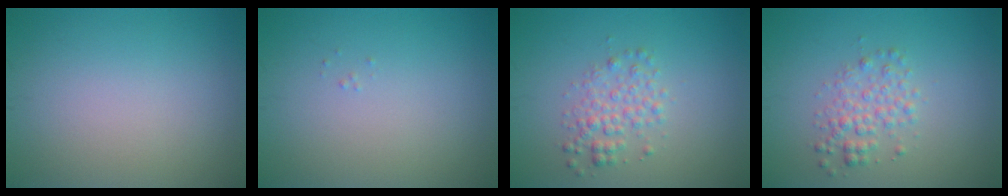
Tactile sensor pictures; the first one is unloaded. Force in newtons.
{"total": 0.0}
{"total": 2.5, "press": 2.5, "slide": 0.1}
{"total": 2.5, "press": 2.5, "slide": 0.1}